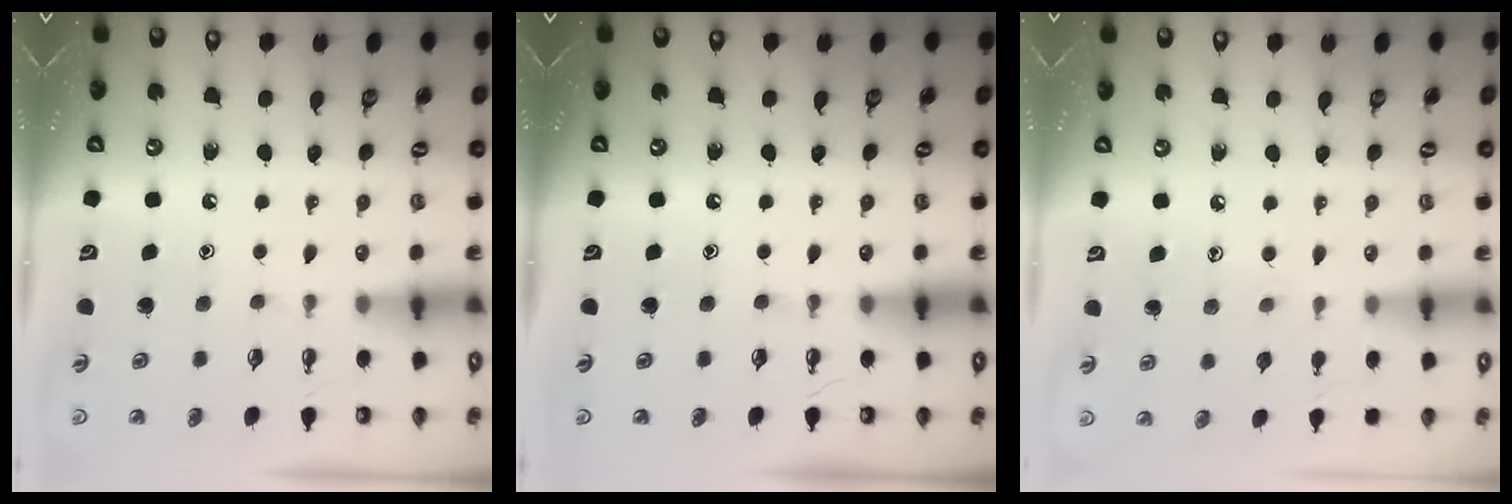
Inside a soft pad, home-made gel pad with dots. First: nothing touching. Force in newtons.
{"total": 0.0}
{"total": 6.1, "press": 6.1, "slide": 0.5}